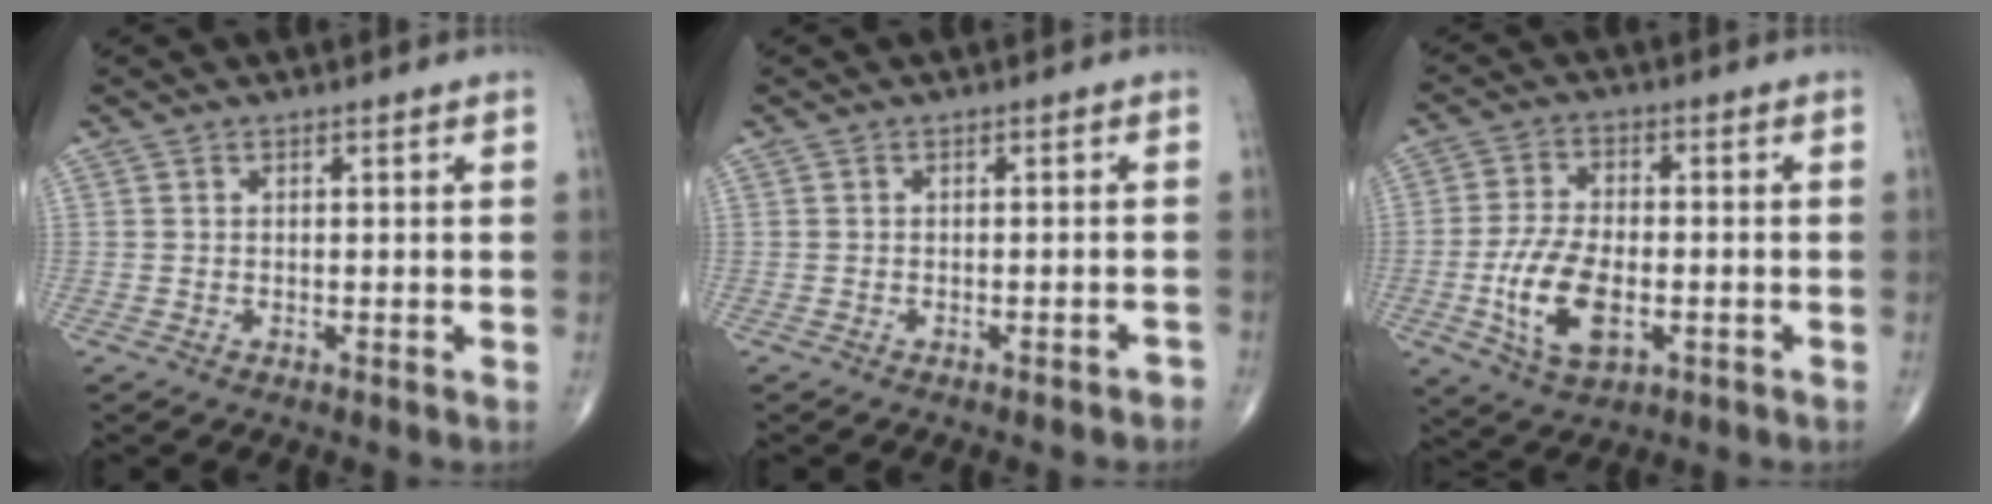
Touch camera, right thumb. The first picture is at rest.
{"total": 1.8, "force": [-1.5, 0.4, 0.9], "torque": [-0.014, 0.007, -0.014]}
{"total": 11.6, "force": [-2.9, 6.1, 9.4], "torque": [-0.178, 0.004, -0.049]}